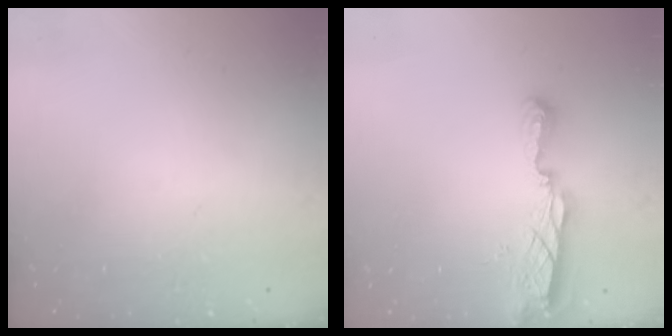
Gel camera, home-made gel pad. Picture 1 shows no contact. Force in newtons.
{"total": 7.8, "press": 7.7, "slide": 0.3}